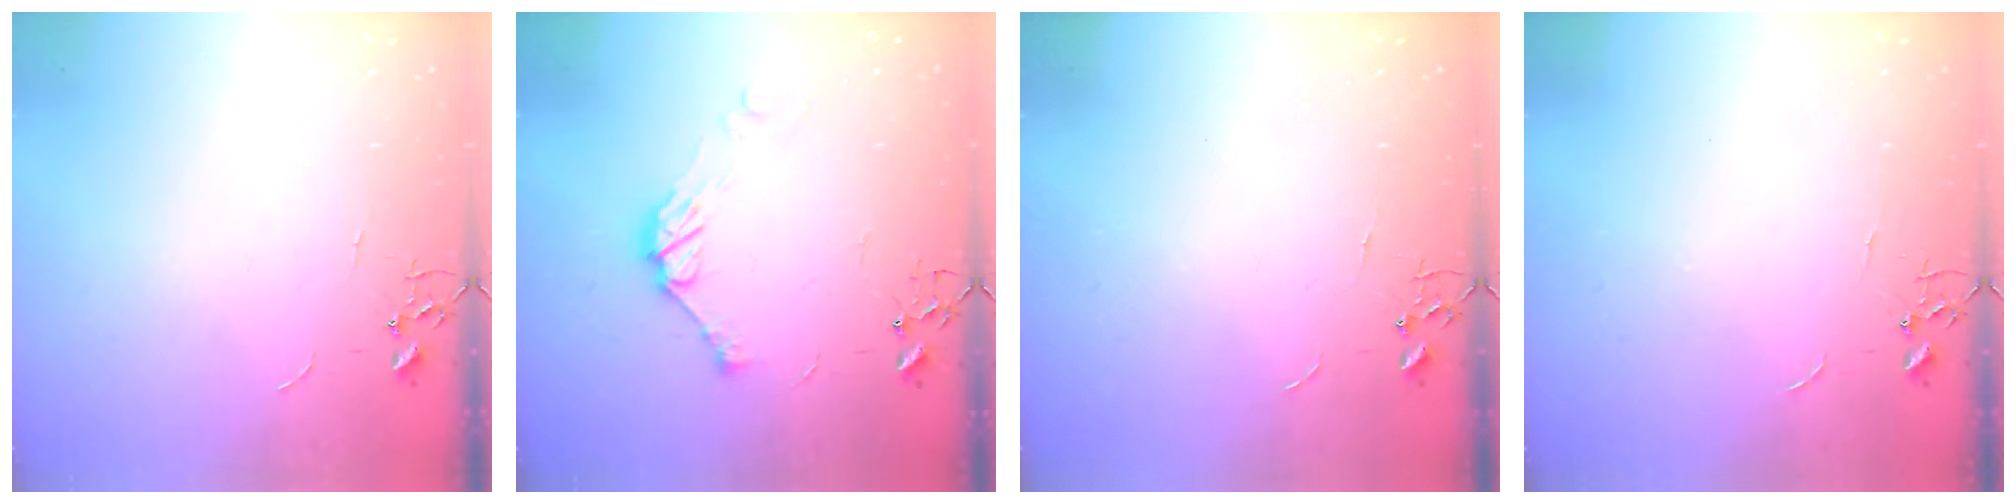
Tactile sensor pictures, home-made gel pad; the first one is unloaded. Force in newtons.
{"total": 9.2, "press": 9.2, "slide": 0.5}
{"total": 0.0}
{"total": 0.0}